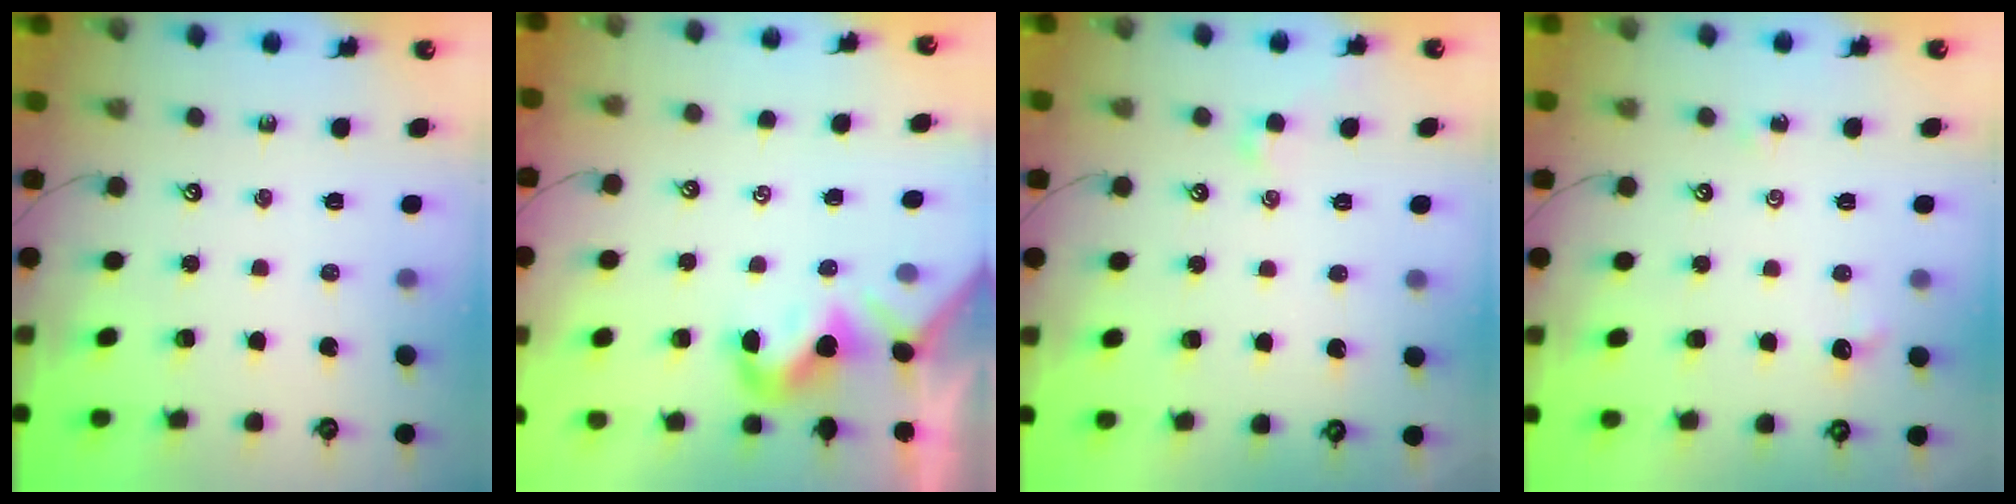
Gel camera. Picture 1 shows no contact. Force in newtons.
{"total": 0.7, "press": 0.7, "slide": 0.3}
{"total": 0.0}
{"total": 2.4, "press": 2.3, "slide": 0.6}